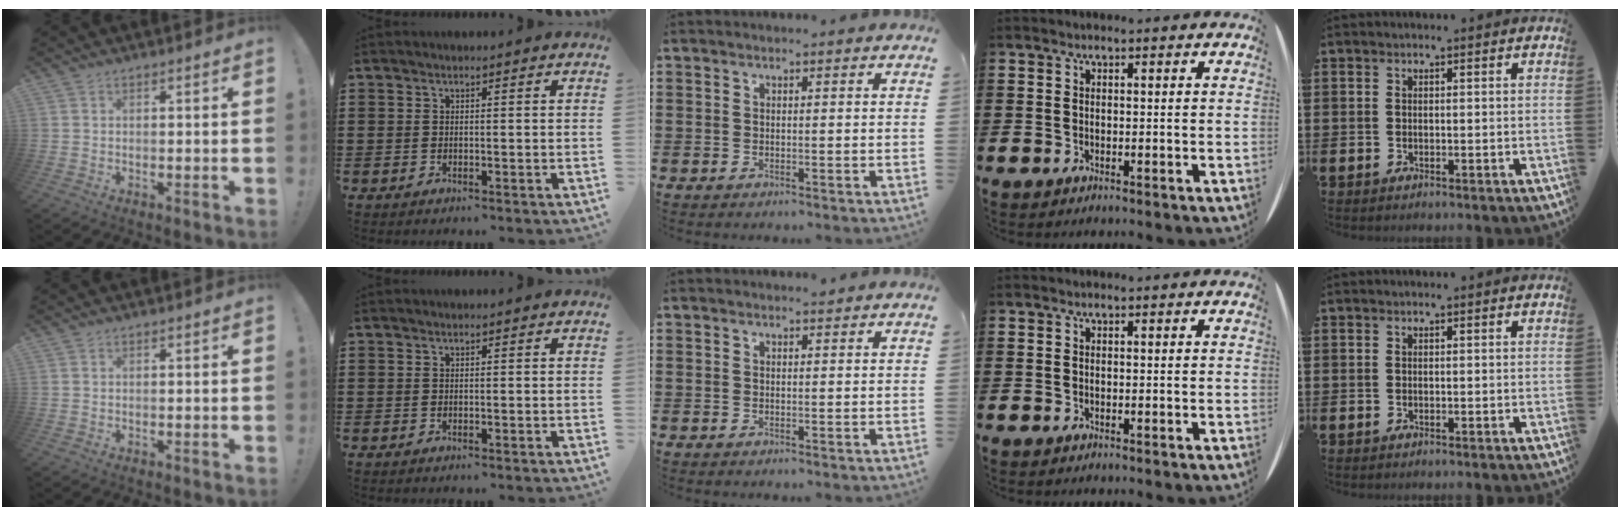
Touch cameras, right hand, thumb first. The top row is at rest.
{"middle": {"total": 0.6, "force": [0.5, 0.4, 0.1], "torque": [0.004, -0.004, 0.007]}}